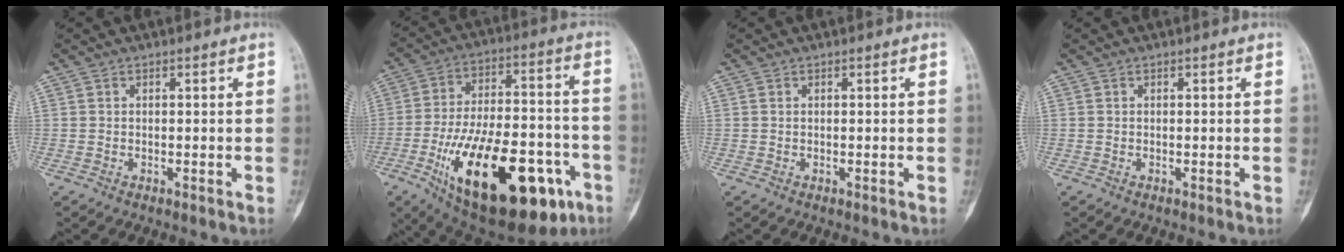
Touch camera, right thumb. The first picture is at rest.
{"total": 31.2, "force": [-12.7, 13.9, 25.0], "torque": [-0.381, 0.034, -0.182]}
{"total": 0.0}
{"total": 0.0}